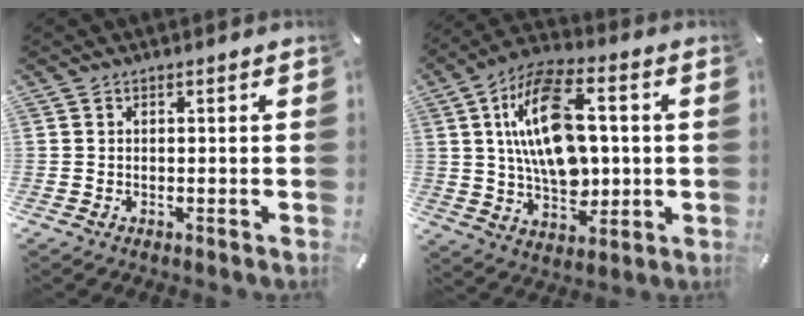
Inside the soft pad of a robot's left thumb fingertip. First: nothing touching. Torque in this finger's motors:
{"motor_torque": [2.30, 2.71, 1.96, -0.81, 0.33]}